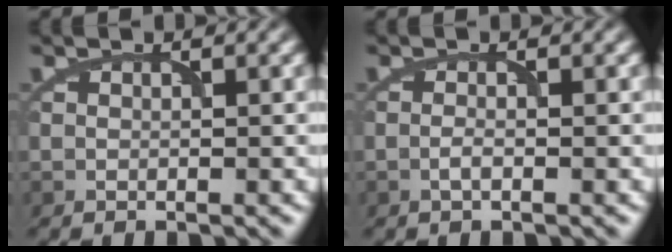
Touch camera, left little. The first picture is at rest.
{"total": 0.9, "force": [-0.4, 0.2, 0.7], "torque": [-0.018, 0.000, -0.009]}